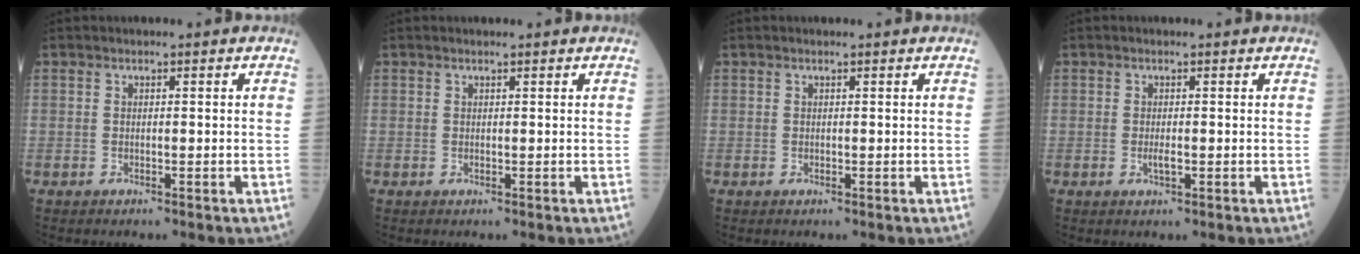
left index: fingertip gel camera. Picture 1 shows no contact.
{"total": 0.5, "force": [0.5, 0.1, 0.2], "torque": [-0.010, 0.003, 0.009]}
{"total": 0.0}
{"total": 1.0, "force": [-0.2, 0.2, 1.0], "torque": [-0.021, -0.003, 0.000]}